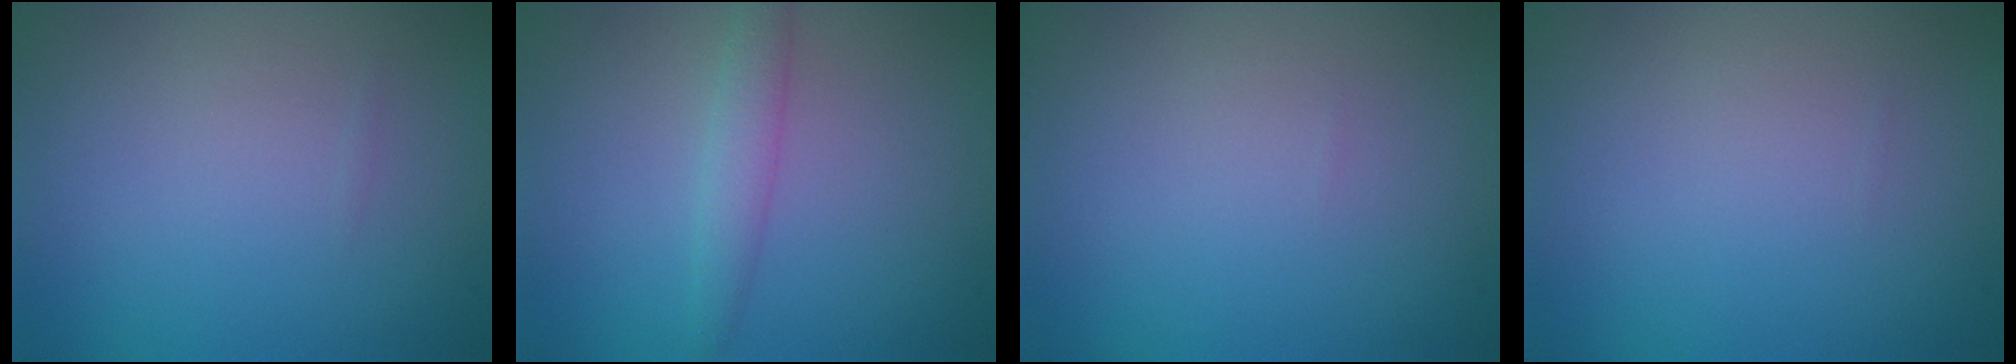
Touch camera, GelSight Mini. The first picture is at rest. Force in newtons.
{"total": 2.0, "press": 2.0, "slide": 0.0}
{"total": 0.0}
{"total": 0.0}